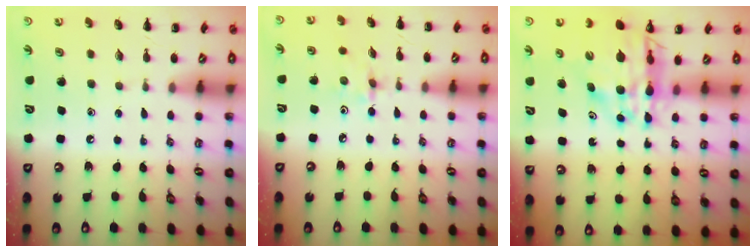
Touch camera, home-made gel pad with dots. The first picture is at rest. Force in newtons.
{"total": 2.9, "press": 2.7, "slide": 0.9}
{"total": 14.7, "press": 14.1, "slide": 4.1}